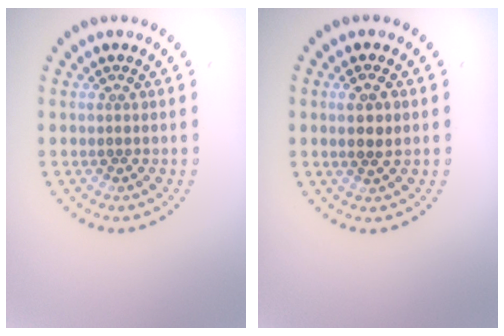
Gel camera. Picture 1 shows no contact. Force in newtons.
{"total": 1.6, "press": 1.5, "slide": 0.5}